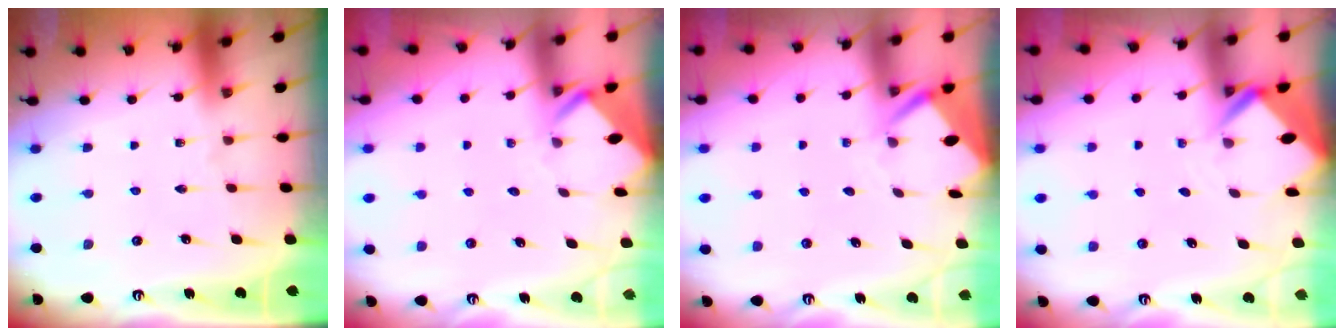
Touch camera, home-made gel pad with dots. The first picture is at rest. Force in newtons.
{"total": 3.6, "press": 3.6, "slide": 0.3}
{"total": 3.9, "press": 3.8, "slide": 0.3}
{"total": 3.2, "press": 3.2, "slide": 0.2}